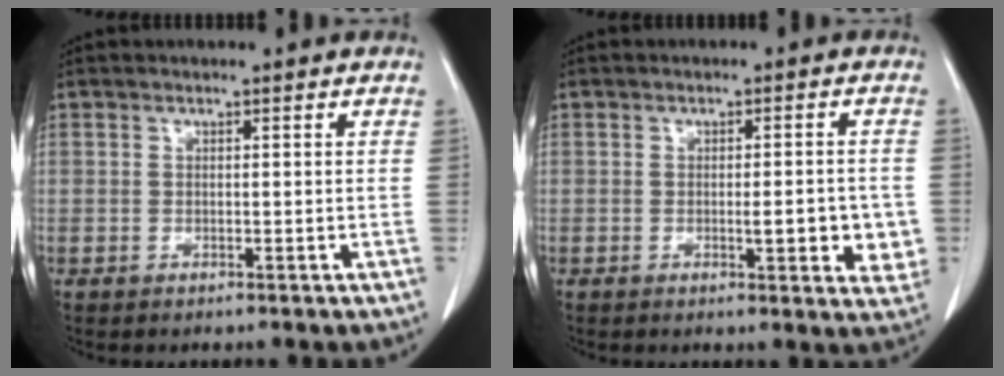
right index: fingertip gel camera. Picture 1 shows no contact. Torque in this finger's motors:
{"motor_torque": [0.55, -0.12, 0.12, 0.04]}